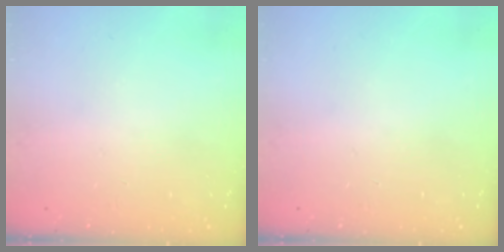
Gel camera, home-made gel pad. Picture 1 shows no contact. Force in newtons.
{"total": 0.0}